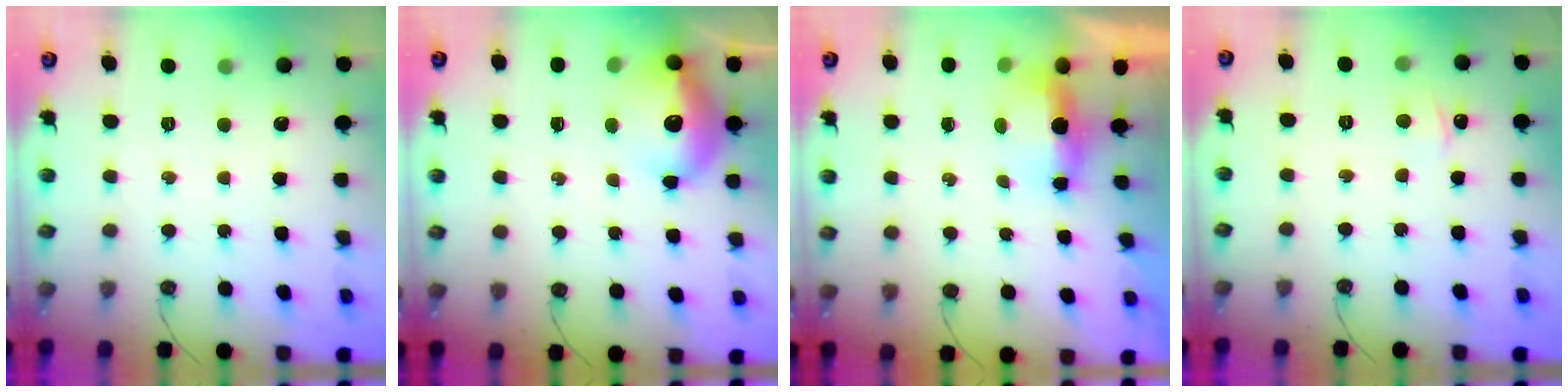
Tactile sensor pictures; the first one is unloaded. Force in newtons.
{"total": 14.1, "press": 14.0, "slide": 1.1}
{"total": 5.0, "press": 4.9, "slide": 1.2}
{"total": 2.4, "press": 2.4, "slide": 0.3}